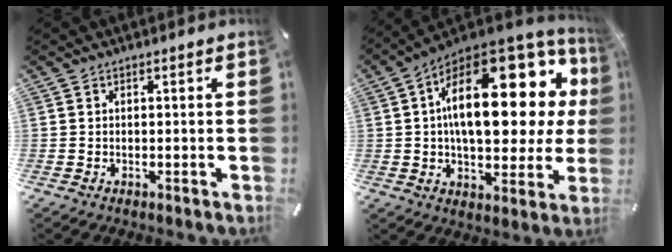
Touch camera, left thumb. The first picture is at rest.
{"total": 25.8, "force": [6.9, 13.1, 21.1], "torque": [-0.337, -0.057, 0.112]}